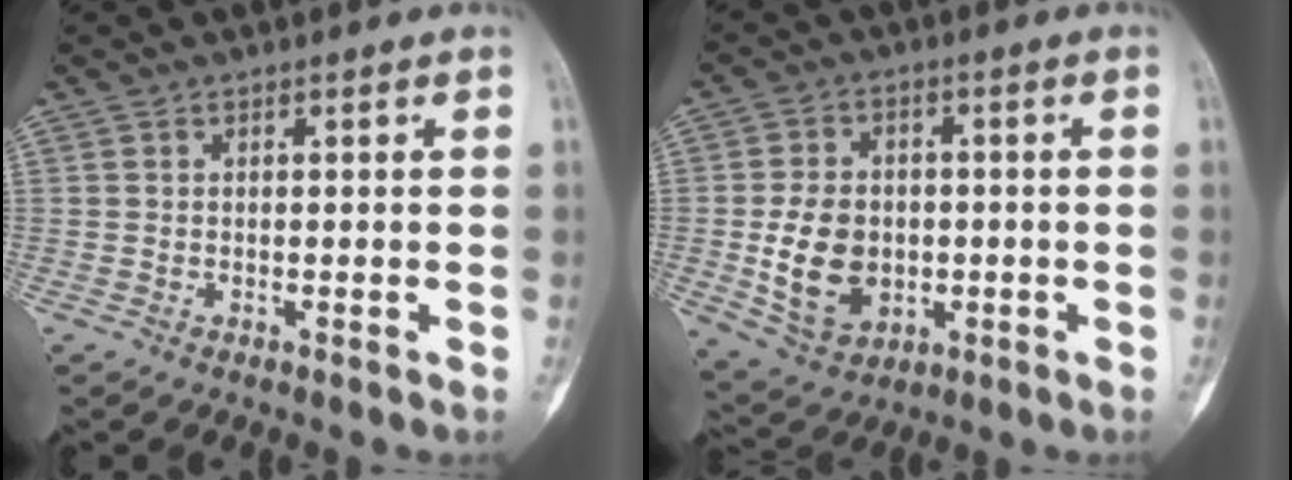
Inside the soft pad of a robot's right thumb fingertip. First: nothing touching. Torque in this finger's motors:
{"motor_torque": [0.86, 0.77, 1.06, -0.63, 0.32]}